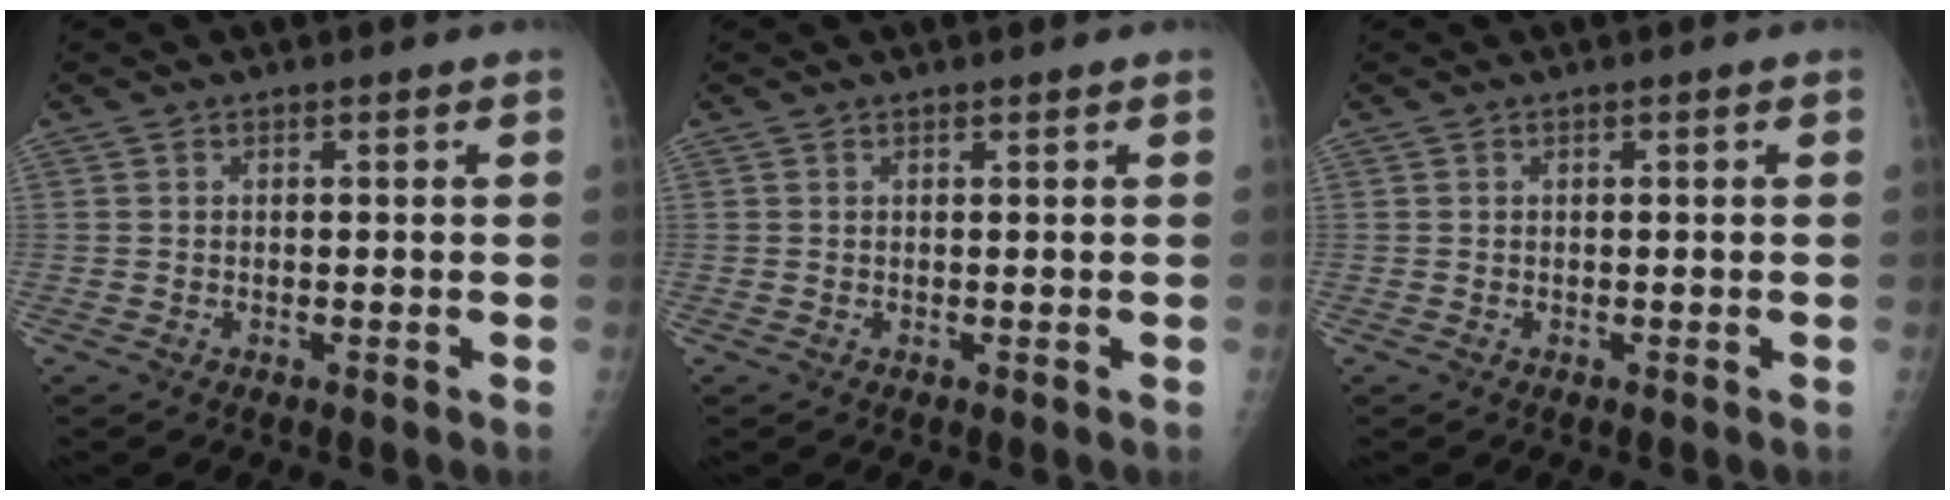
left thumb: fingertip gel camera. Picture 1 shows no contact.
{"total": 0.0}
{"total": 0.0}